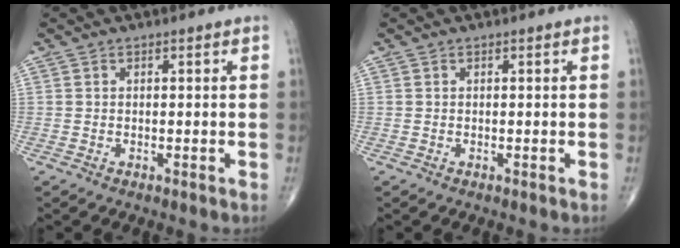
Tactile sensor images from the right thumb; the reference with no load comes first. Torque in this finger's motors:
{"motor_torque": [0.46, -0.16, 0.22, -0.05, -0.03]}